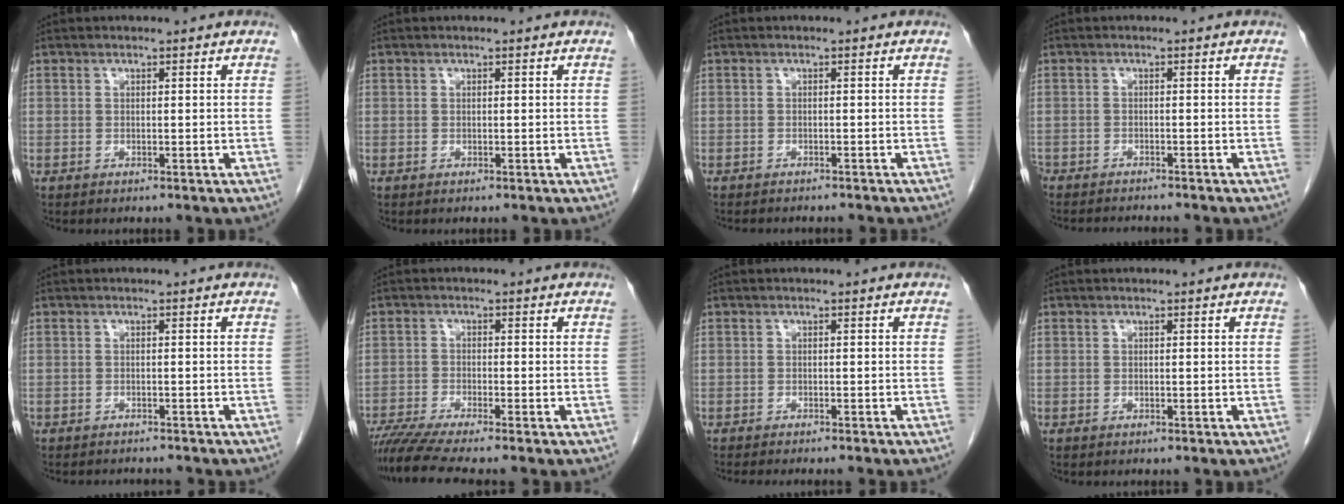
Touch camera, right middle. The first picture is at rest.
{"total": 0.0}
{"total": 5.3, "force": [-4.8, 1.2, 2.0], "torque": [-0.023, -0.003, -0.057]}
{"total": 5.8, "force": [-5.6, 0.7, 1.5], "torque": [-0.015, -0.010, -0.085]}
{"total": 3.1, "force": [-3.0, 0.7, 0.4], "torque": [-0.001, -0.003, -0.041]}
{"total": 7.5, "force": [-6.4, -0.8, 3.8], "torque": [-0.064, -0.019, -0.109]}
{"total": 6.2, "force": [-5.5, 0.3, 2.9], "torque": [-0.023, -0.010, -0.075]}
{"total": 0.0}